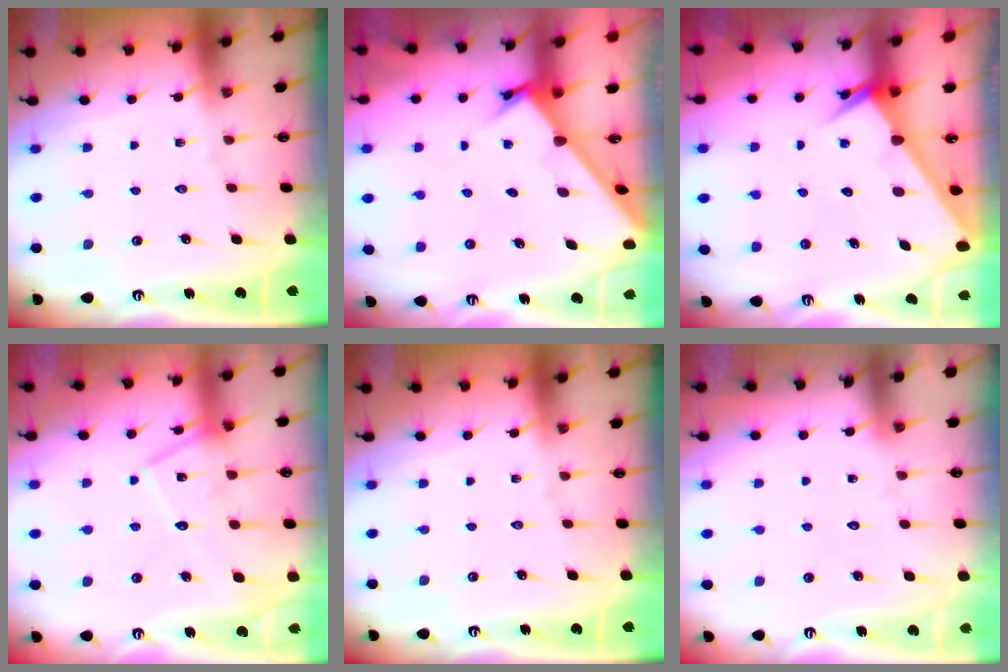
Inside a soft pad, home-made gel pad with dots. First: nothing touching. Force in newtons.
{"total": 1.9, "press": 1.9, "slide": 0.2}
{"total": 3.1, "press": 3.1, "slide": 0.1}
{"total": 14.6, "press": 14.6, "slide": 1.1}
{"total": 0.0}
{"total": 2.1, "press": 2.1, "slide": 0.0}